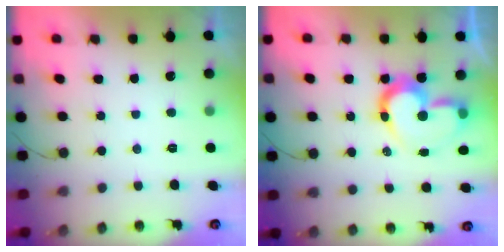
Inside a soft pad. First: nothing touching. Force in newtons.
{"total": 12.7, "press": 12.6, "slide": 1.5}